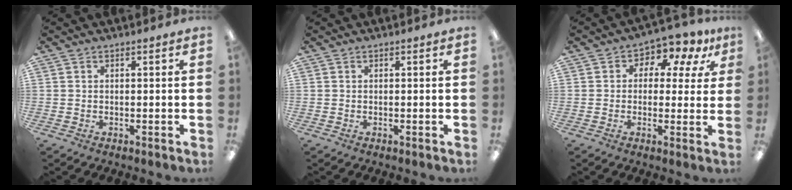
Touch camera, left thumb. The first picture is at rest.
{"total": 0.0}
{"total": 5.5, "force": [2.6, 3.8, 2.9], "torque": [-0.034, -0.019, 0.040]}